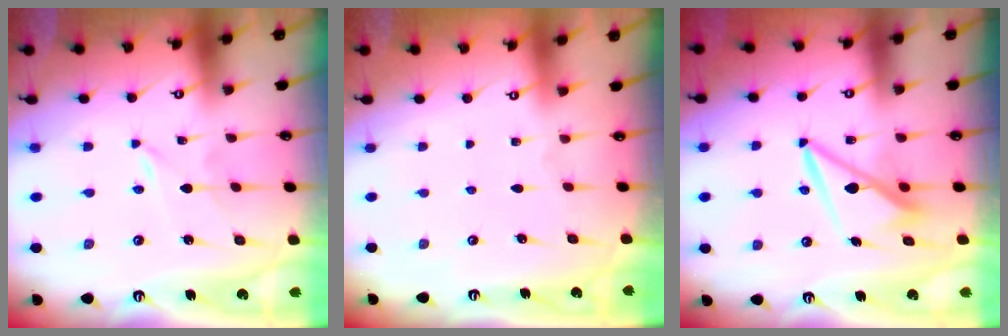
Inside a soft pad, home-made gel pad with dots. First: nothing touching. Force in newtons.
{"total": 0.0}
{"total": 9.7, "press": 9.6, "slide": 1.1}